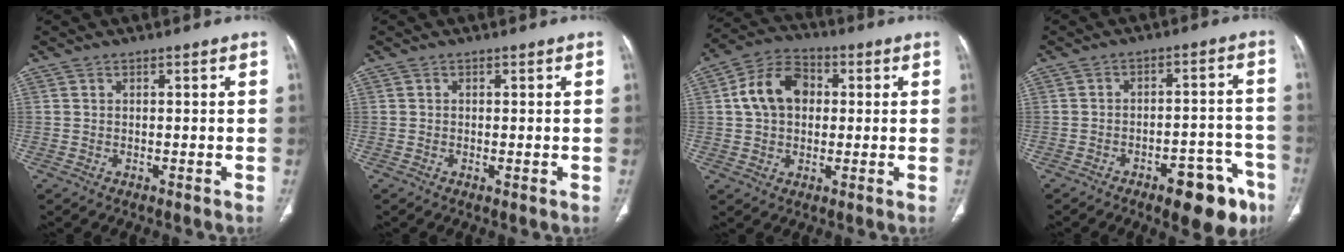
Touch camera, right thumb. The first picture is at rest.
{"total": 0.5, "force": [-0.1, 0.2, 0.5], "torque": [-0.012, -0.003, -0.003]}
{"total": 11.1, "force": [1.6, 8.2, 7.4], "torque": [-0.118, 0.021, 0.021]}
{"total": 12.9, "force": [-7.6, 5.3, 9.0], "torque": [-0.084, 0.052, -0.097]}